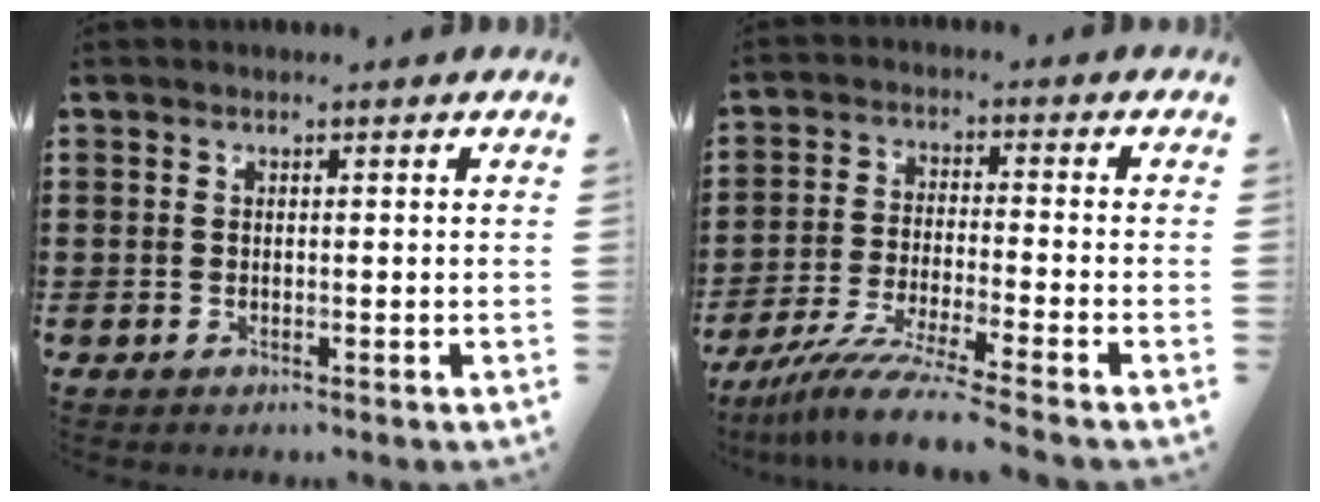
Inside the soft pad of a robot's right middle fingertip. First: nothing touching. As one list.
[{"total": 7.9, "force": [-6.8, -0.4, 4.1], "torque": [-0.087, -0.015, -0.130]}]